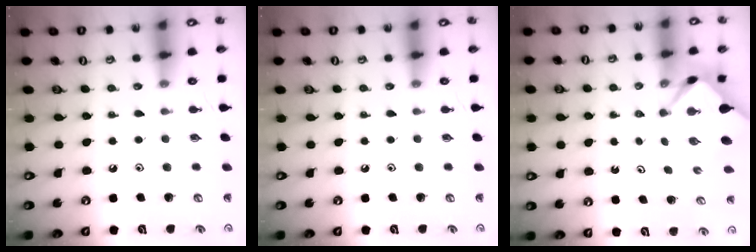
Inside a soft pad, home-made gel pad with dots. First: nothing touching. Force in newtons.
{"total": 0.0}
{"total": 2.8, "press": 2.8, "slide": 0.3}